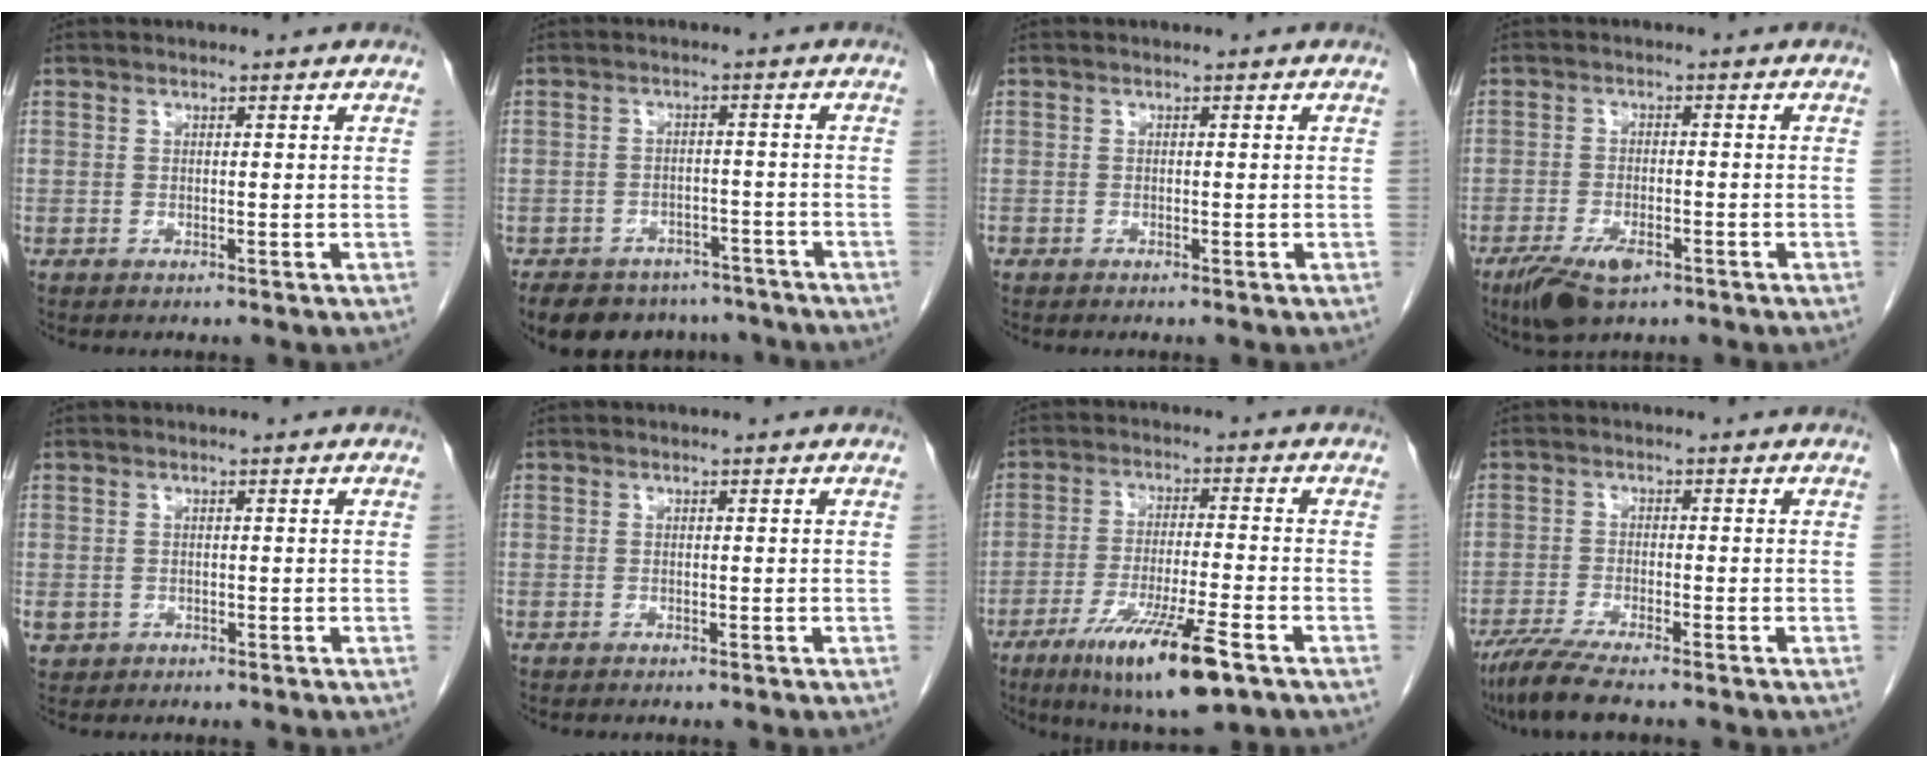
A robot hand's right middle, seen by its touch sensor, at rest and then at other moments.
{"total": 12.0, "force": [-9.7, 6.3, 3.2], "torque": [-0.053, 0.004, -0.121]}
{"total": 0.5, "force": [-0.4, 0.4, 0.1], "torque": [-0.005, 0.002, -0.009]}
{"total": 6.6, "force": [-4.0, 2.6, 4.5], "torque": [-0.083, -0.009, -0.065]}
{"total": 1.9, "force": [-0.6, 1.7, 0.5], "torque": [-0.006, 0.004, -0.003]}
{"total": 0.0}
{"total": 12.9, "force": [-7.2, 1.2, 10.6], "torque": [-0.190, -0.033, -0.117]}
{"total": 6.6, "force": [-5.2, 0.1, 4.0], "torque": [-0.073, -0.021, -0.092]}